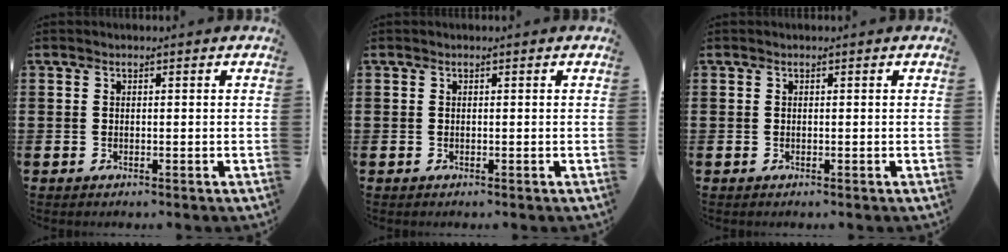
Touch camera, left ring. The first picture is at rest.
{"total": 0.0}
{"total": 0.0}